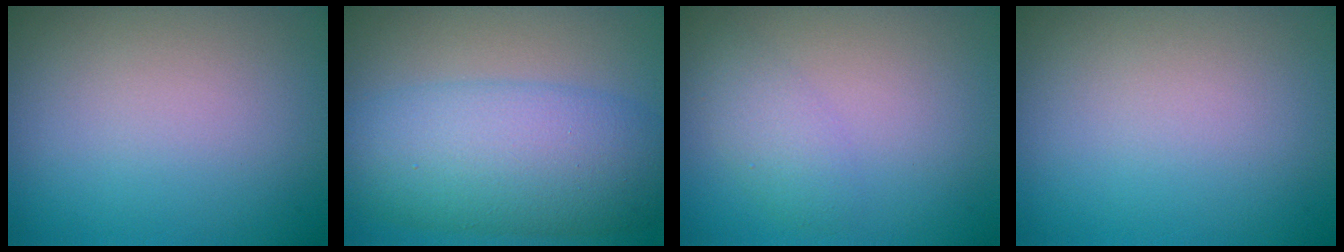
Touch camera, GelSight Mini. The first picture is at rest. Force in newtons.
{"total": 8.3, "press": 8.3, "slide": 0.0}
{"total": 1.9, "press": 1.9, "slide": 0.1}
{"total": 0.0}